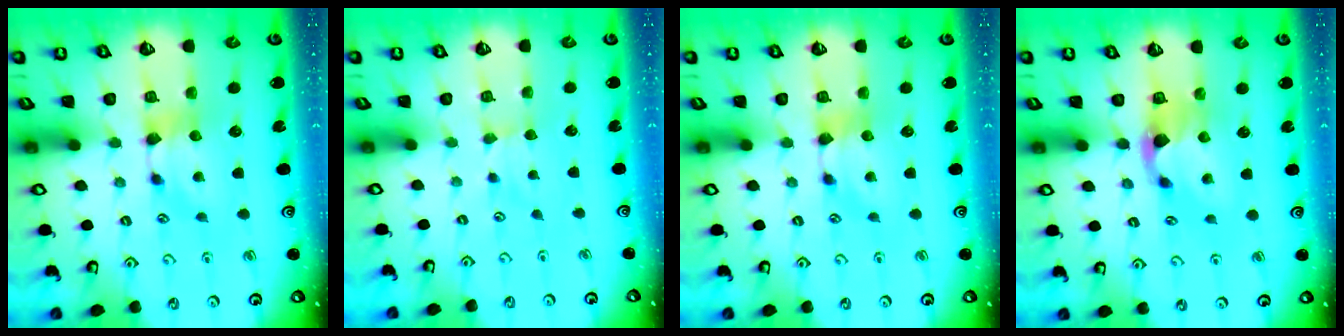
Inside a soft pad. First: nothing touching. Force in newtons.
{"total": 2.7, "press": 2.6, "slide": 0.4}
{"total": 0.0}
{"total": 2.1, "press": 1.7, "slide": 1.2}